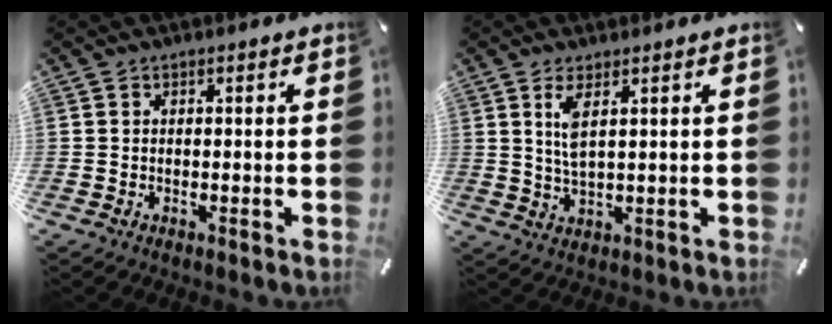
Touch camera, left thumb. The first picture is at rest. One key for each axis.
{"total": 4.8, "fx": 2.2, "fy": 1.5, "fz": 4.0, "tx": -0.080, "ty": -0.002, "tz": 0.037}